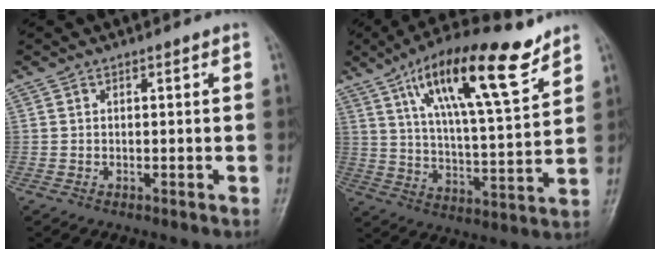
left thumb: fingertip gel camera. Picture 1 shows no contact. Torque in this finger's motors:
{"motor_torque": [0.34, 0.43, 1.61, -1.16, 0.34]}